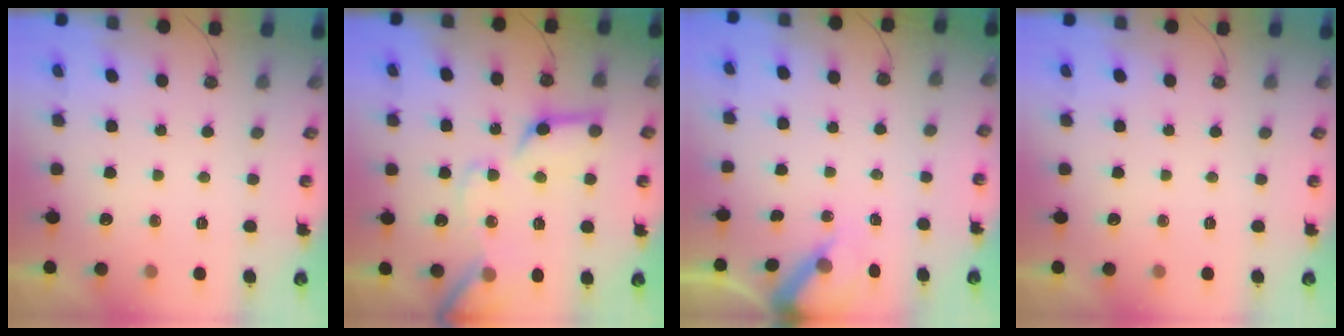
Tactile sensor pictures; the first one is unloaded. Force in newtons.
{"total": 17.3, "press": 17.2, "slide": 2.3}
{"total": 6.2, "press": 6.2, "slide": 0.6}
{"total": 0.0}